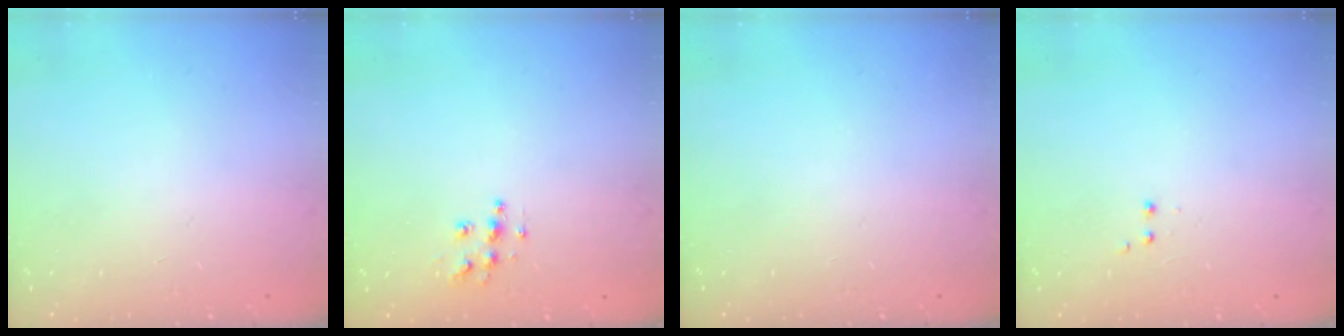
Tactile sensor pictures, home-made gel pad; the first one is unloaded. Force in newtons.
{"total": 7.5, "press": 7.5, "slide": 0.1}
{"total": 0.0}
{"total": 1.9, "press": 1.8, "slide": 0.5}